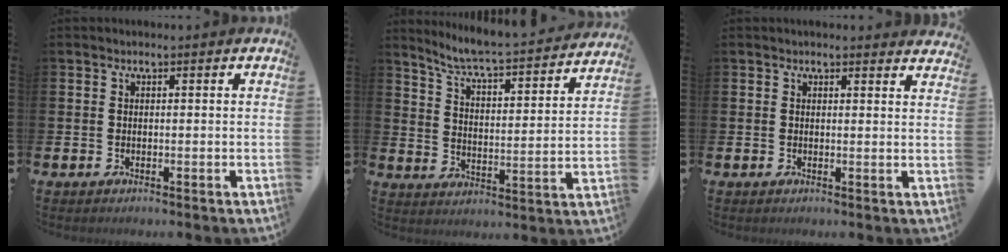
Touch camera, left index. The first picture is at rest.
{"total": 6.8, "force": [6.5, -0.1, 2.0], "torque": [-0.071, -0.056, 0.106]}
{"total": 1.7, "force": [1.7, 0.1, 0.0], "torque": [0.001, -0.007, 0.030]}